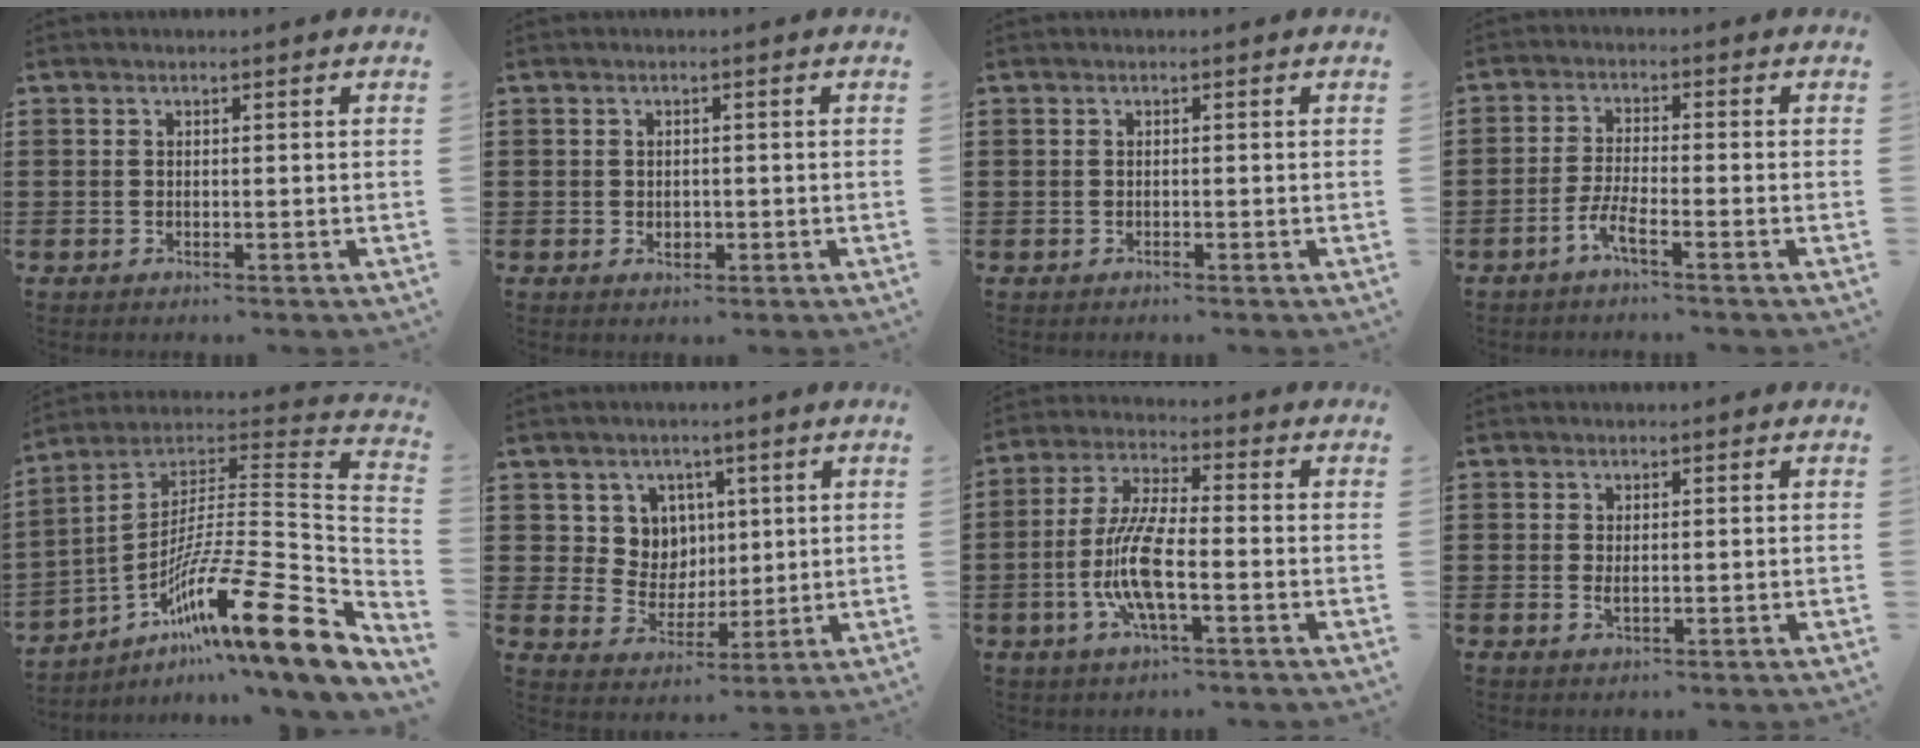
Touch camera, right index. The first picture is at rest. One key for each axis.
{"total": 1.2, "fx": 0.0, "fy": 0.9, "fz": 0.7, "tx": -0.015, "ty": 0.004, "tz": -0.001}
{"total": 0.0}
{"total": 3.6, "fx": -2.3, "fy": 0.3, "fz": 2.7, "tx": -0.068, "ty": -0.005, "tz": -0.050}
{"total": 16.5, "fx": -8.6, "fy": 1.3, "fz": 14.0, "tx": -0.225, "ty": -0.017, "tz": -0.163}
{"total": 6.8, "fx": 2.7, "fy": 6.1, "fz": 1.3, "tx": -0.051, "ty": 0.004, "tz": 0.052}
{"total": 9.6, "fx": -2.6, "fy": 2.6, "fz": 8.8, "tx": -0.200, "ty": -0.017, "tz": -0.054}
{"total": 1.3, "fx": 0.2, "fy": 0.6, "fz": 1.2, "tx": -0.023, "ty": 0.005, "tz": 0.002}